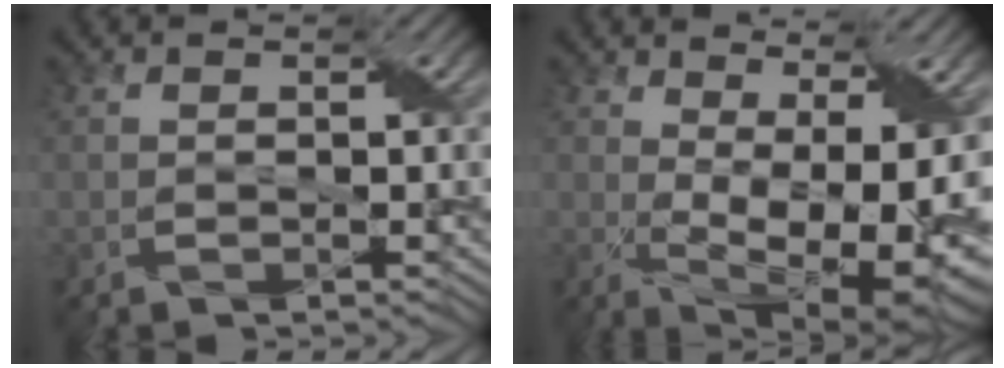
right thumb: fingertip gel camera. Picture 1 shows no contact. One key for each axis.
{"total": 13.4, "fx": 1.4, "fy": 5.8, "fz": 12.0, "tx": -0.179, "ty": 0.001, "tz": 0.044}